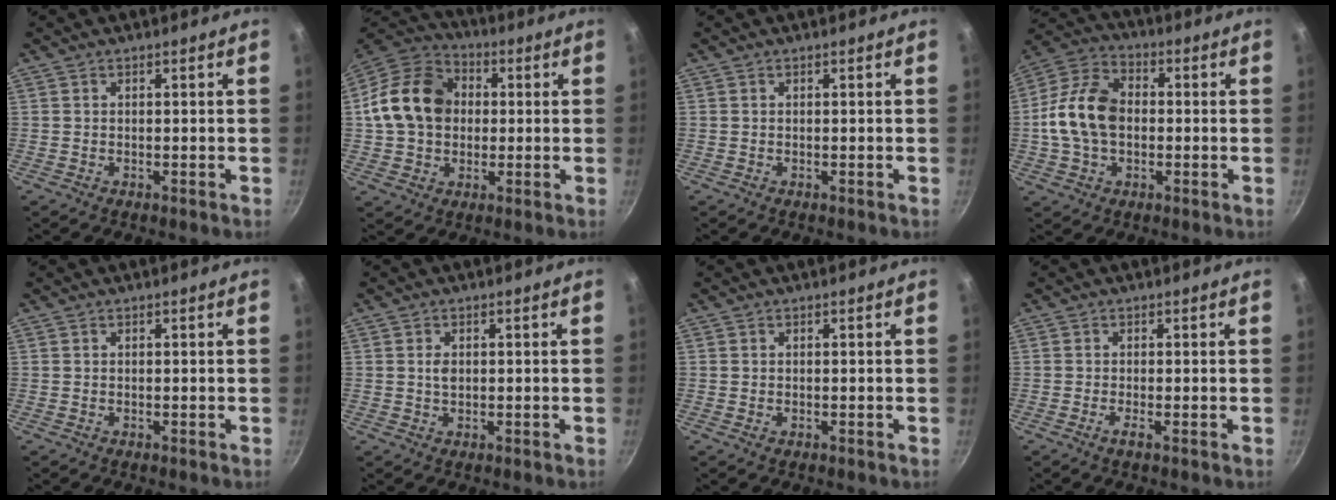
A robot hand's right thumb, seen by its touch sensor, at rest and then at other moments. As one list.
[{"total": 16.4, "force": [1.5, 12.9, 10.0], "torque": [-0.153, 0.028, 0.012]}, {"total": 0.0}, {"total": 13.6, "force": [-0.5, 9.5, 9.8], "torque": [-0.164, 0.029, -0.024]}, {"total": 0.0}, {"total": 1.8, "force": [0.2, 1.3, 1.3], "torque": [-0.019, 0.000, 0.003]}, {"total": 0.0}, {"total": 1.2, "force": [-0.6, -0.1, 1.0], "torque": [-0.026, -0.002, -0.015]}]